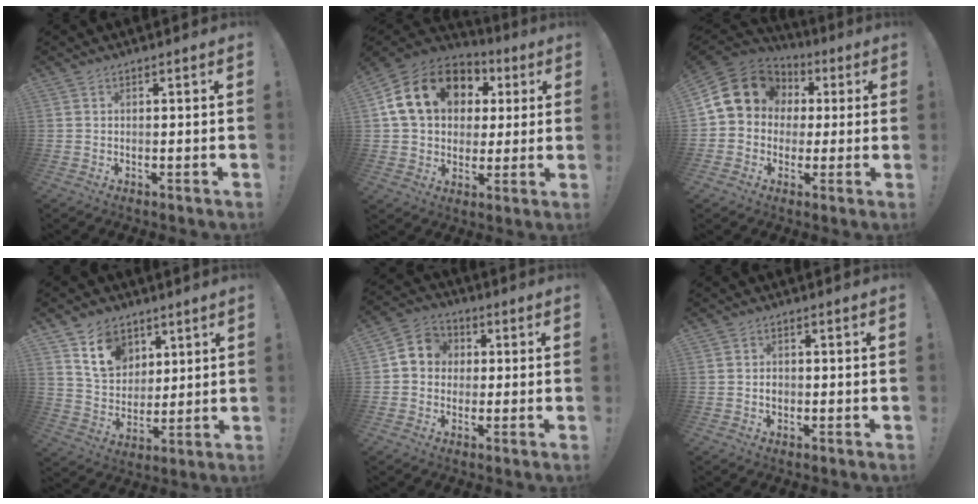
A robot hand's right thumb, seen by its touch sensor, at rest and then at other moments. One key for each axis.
{"total": 19.0, "fx": 6.7, "fy": 14.1, "fz": 10.9, "tx": -0.177, "ty": -0.009, "tz": 0.135}
{"total": 15.8, "fx": 4.2, "fy": 13.2, "fz": 7.6, "tx": -0.117, "ty": -0.004, "tz": 0.094}
{"total": 13.1, "fx": 7.5, "fy": 9.6, "fz": 5.0, "tx": -0.077, "ty": -0.038, "tz": 0.149}
{"total": 7.2, "fx": 0.2, "fy": 6.8, "fz": 2.5, "tx": -0.033, "ty": 0.010, "tz": 0.009}
{"total": 1.8, "fx": -0.7, "fy": 1.5, "fz": 0.8, "tx": -0.013, "ty": 0.004, "tz": -0.013}